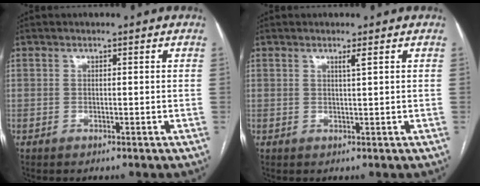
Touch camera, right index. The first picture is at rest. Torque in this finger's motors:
{"motor_torque": [0.15, 0.19, 0.00, 0.02]}